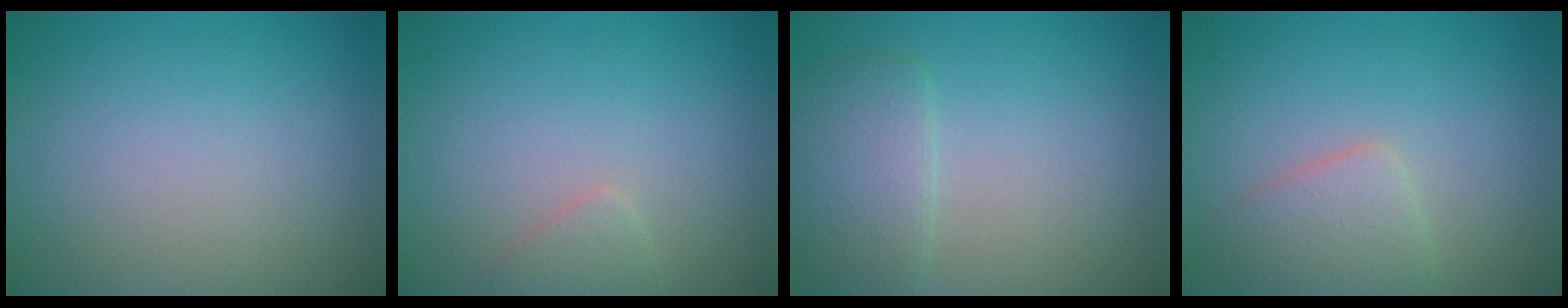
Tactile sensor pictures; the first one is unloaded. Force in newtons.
{"total": 1.2, "press": 1.1, "slide": 0.1}
{"total": 3.0, "press": 3.0, "slide": 0.1}
{"total": 2.8, "press": 2.8, "slide": 0.1}